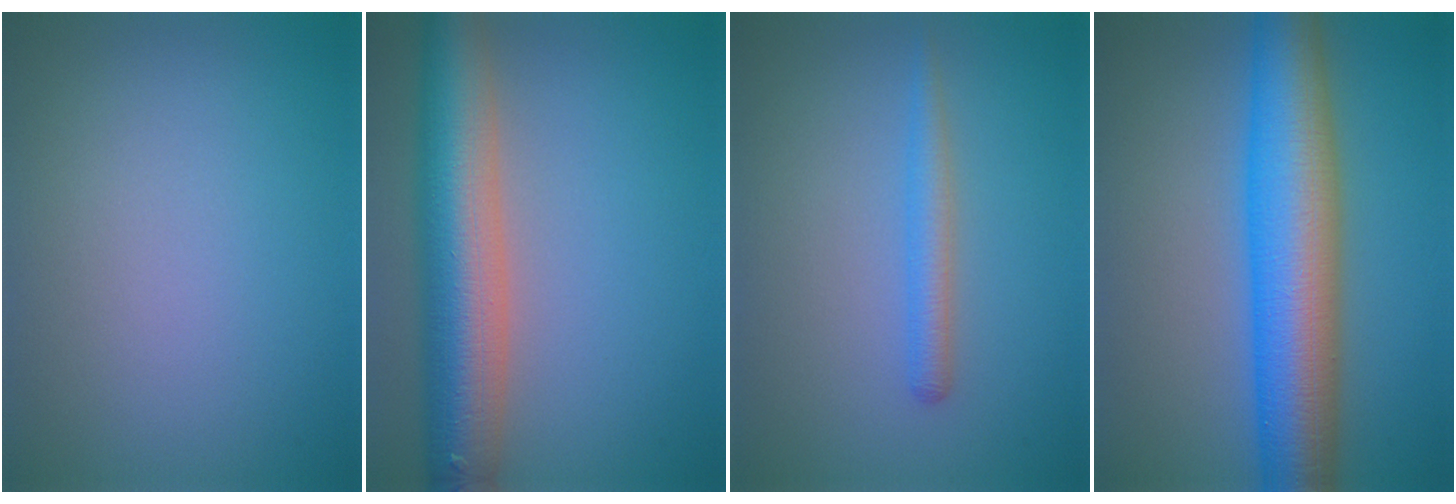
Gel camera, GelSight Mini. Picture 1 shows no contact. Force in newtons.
{"total": 10.1, "press": 10.0, "slide": 0.7}
{"total": 1.9, "press": 1.9, "slide": 0.0}
{"total": 10.5, "press": 10.5, "slide": 0.2}